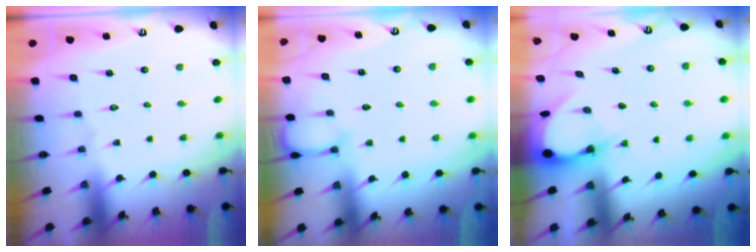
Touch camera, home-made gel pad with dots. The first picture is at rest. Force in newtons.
{"total": 3.2, "press": 3.2, "slide": 0.5}
{"total": 3.3, "press": 3.3, "slide": 0.4}